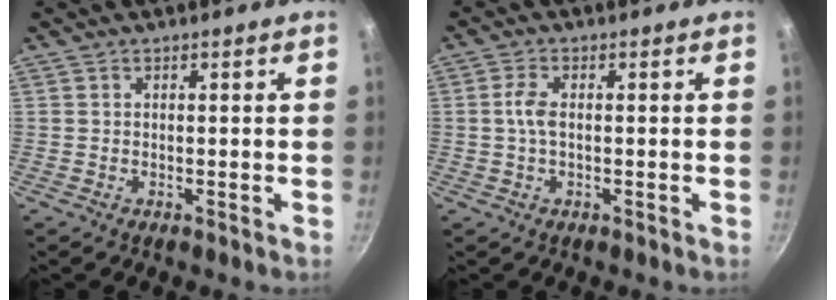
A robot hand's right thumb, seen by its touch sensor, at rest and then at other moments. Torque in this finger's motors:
{"motor_torque": [0.50, 0.80, 0.58, 0.23, 0.22]}